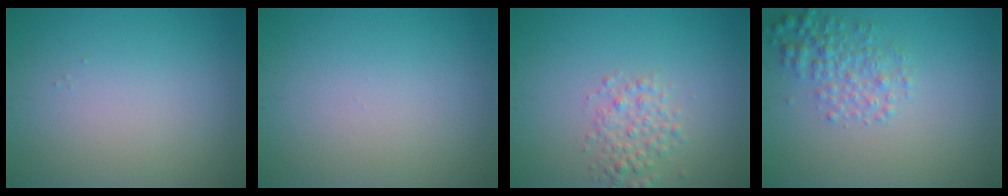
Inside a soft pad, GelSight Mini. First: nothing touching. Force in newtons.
{"total": 0.0}
{"total": 2.4, "press": 2.4, "slide": 0.1}
{"total": 2.9, "press": 2.9, "slide": 0.1}